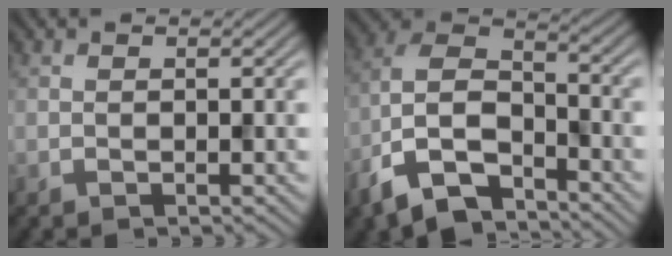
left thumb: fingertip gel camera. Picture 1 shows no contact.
{"total": 12.4, "force": [-7.9, 5.9, 7.5], "torque": [-0.165, -0.012, -0.164]}